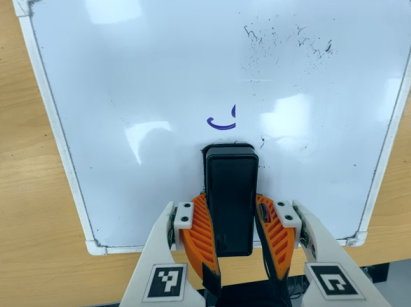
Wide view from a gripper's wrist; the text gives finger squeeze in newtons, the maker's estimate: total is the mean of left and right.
{"total": 9.7, "left": 7.7, "right": 11.7}